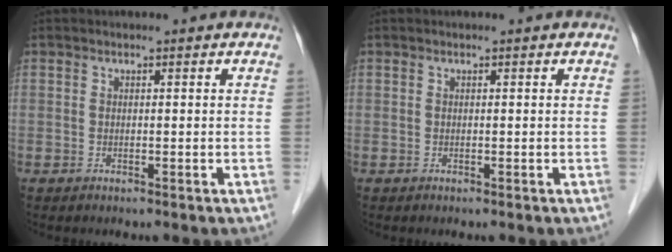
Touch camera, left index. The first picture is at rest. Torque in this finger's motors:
{"motor_torque": [0.00, 0.00, 0.00, 0.00]}